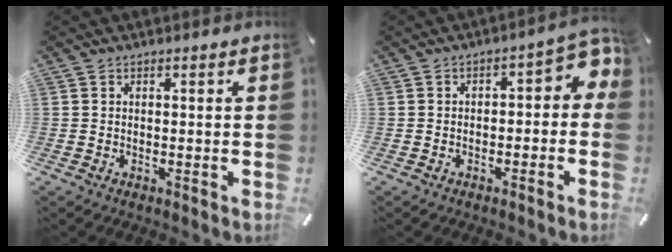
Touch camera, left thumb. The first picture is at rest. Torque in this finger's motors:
{"motor_torque": [-0.04, 0.48, 0.05, 0.02, 0.10]}